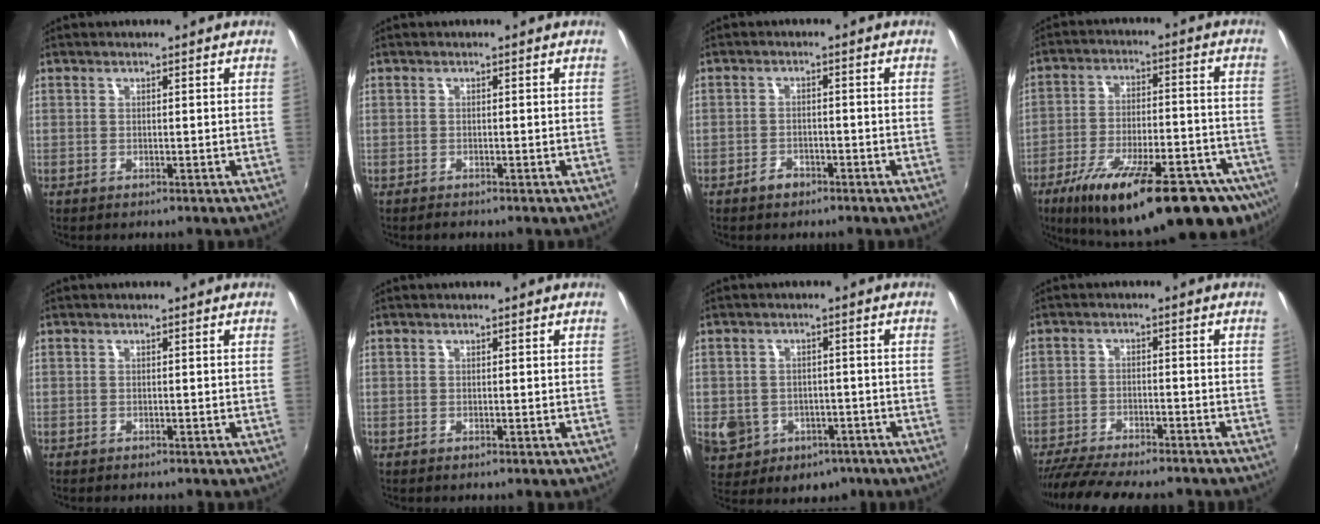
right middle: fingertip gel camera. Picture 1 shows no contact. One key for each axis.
{"total": 0.8, "fx": -0.7, "fy": 0.2, "fz": 0.1, "tx": -0.004, "ty": -0.001, "tz": -0.013}
{"total": 2.7, "fx": -2.0, "fy": 1.6, "fz": 0.9, "tx": -0.022, "ty": 0.004, "tz": -0.033}
{"total": 27.8, "fx": -17.5, "fy": 8.0, "fz": 20.1, "tx": -0.321, "ty": -0.052, "tz": -0.245}
{"total": 0.7, "fx": -0.6, "fy": 0.2, "fz": 0.2, "tx": -0.005, "ty": -0.001, "tz": -0.010}
{"total": 0.0}
{"total": 11.5, "fx": -3.9, "fy": 9.8, "fz": 4.5, "tx": -0.121, "ty": 0.005, "tz": -0.035}
{"total": 15.6, "fx": -13.5, "fy": 3.1, "fz": 7.2, "tx": -0.149, "ty": -0.032, "tz": -0.208}